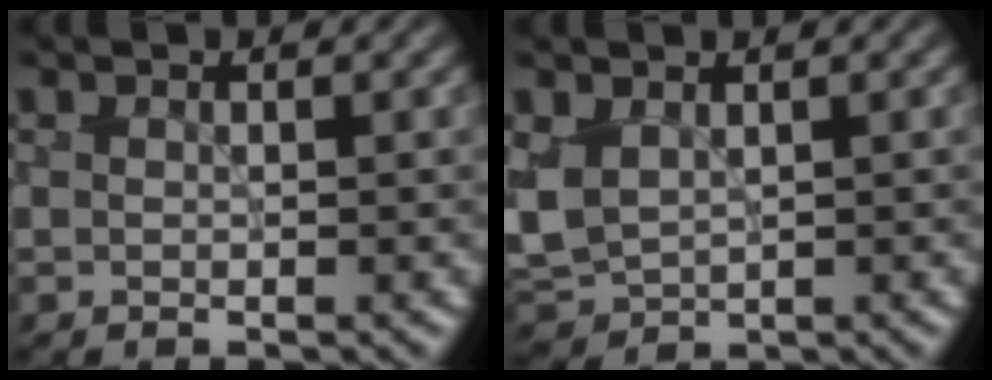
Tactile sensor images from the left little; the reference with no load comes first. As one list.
[{"total": 3.1, "force": [0.5, 2.2, 2.2], "torque": [-0.058, -0.007, 0.015]}]